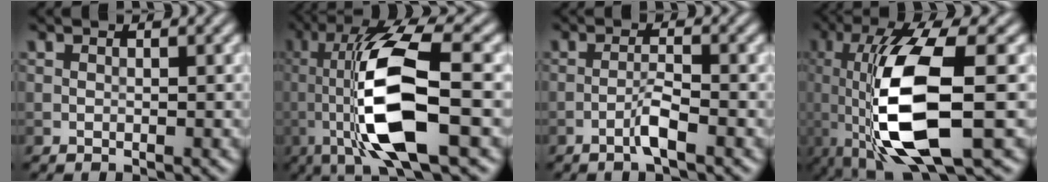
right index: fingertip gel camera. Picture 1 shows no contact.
{"total": 11.4, "force": [-1.2, 3.2, 10.9], "torque": [-0.202, 0.001, -0.022]}
{"total": 2.1, "force": [-1.3, 0.1, 1.7], "torque": [-0.033, 0.008, -0.028]}
{"total": 11.0, "force": [-1.1, 3.5, 10.4], "torque": [-0.211, -0.011, -0.017]}